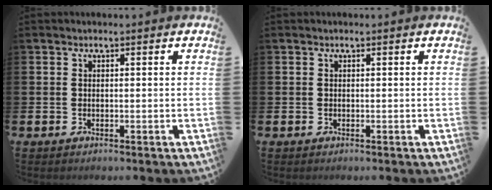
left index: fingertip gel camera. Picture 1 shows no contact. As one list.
[{"total": 0.0}]